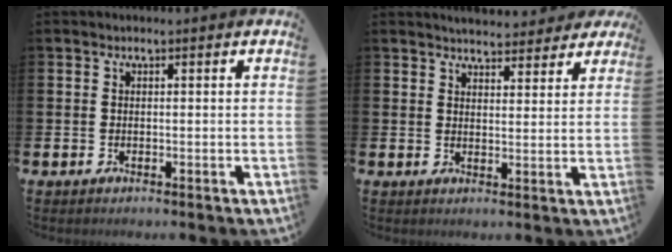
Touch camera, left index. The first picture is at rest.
{"total": 4.6, "force": [4.4, 1.1, 0.3], "torque": [-0.008, -0.028, 0.079]}